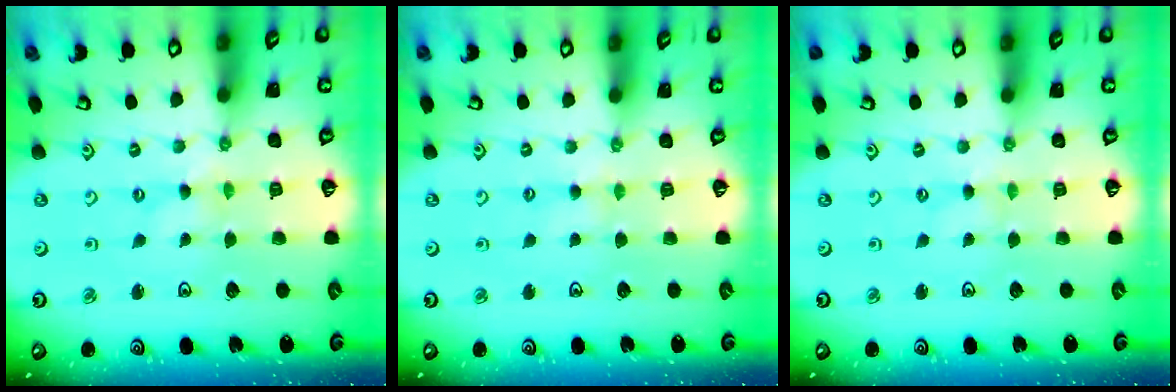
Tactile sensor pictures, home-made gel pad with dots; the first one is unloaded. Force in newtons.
{"total": 2.4, "press": 2.4, "slide": 0.4}
{"total": 0.6, "press": 0.6, "slide": 0.2}